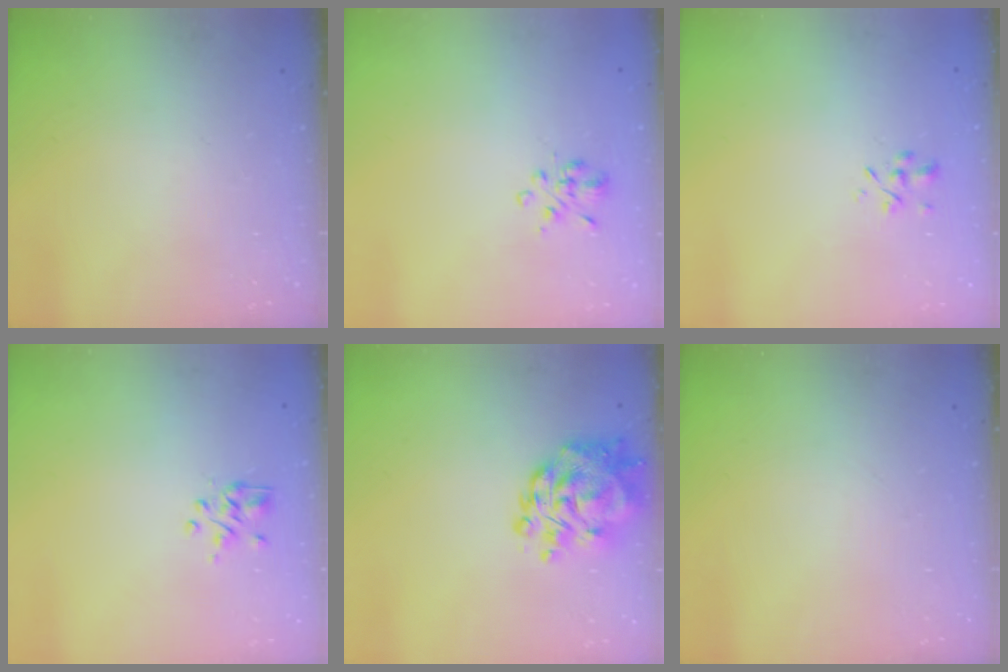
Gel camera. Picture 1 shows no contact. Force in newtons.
{"total": 2.6, "press": 2.4, "slide": 0.9}
{"total": 1.3, "press": 1.2, "slide": 0.5}
{"total": 2.2, "press": 2.0, "slide": 1.0}
{"total": 11.3, "press": 10.8, "slide": 3.4}
{"total": 0.0}